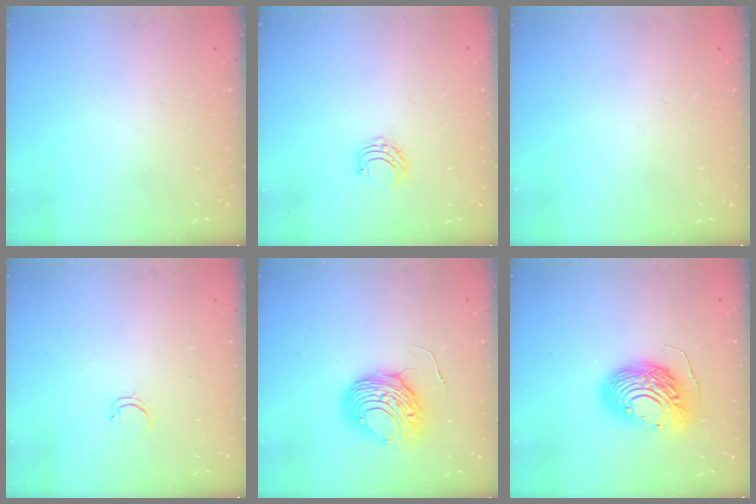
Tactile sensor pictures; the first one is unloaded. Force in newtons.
{"total": 5.3, "press": 5.3, "slide": 0.5}
{"total": 0.0}
{"total": 2.6, "press": 2.5, "slide": 0.4}
{"total": 8.7, "press": 8.7, "slide": 0.9}
{"total": 15.7, "press": 15.7, "slide": 1.3}